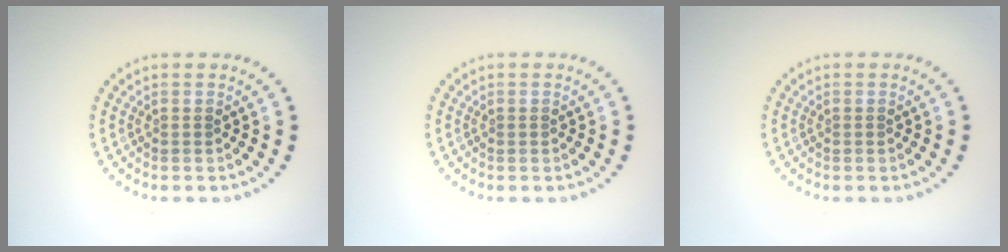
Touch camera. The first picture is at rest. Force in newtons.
{"total": 0.0}
{"total": 0.0}